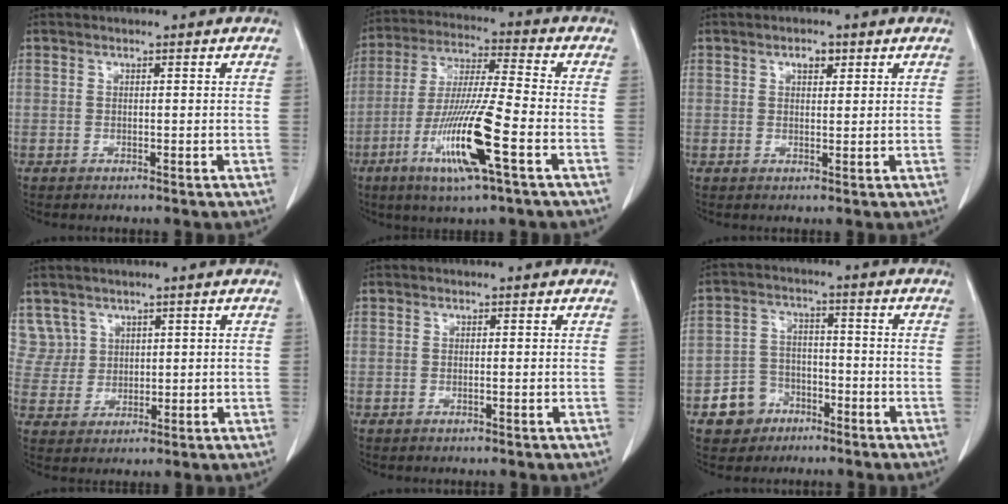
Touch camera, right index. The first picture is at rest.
{"total": 15.3, "force": [-6.0, 0.6, 14.0], "torque": [-0.282, -0.022, -0.110]}
{"total": 2.7, "force": [1.4, 1.5, 1.8], "torque": [-0.035, 0.004, 0.024]}
{"total": 6.3, "force": [3.3, 5.3, -0.1], "torque": [0.004, 0.019, 0.076]}
{"total": 0.6, "force": [-0.2, 0.2, 0.5], "torque": [-0.014, 0.000, -0.002]}
{"total": 7.3, "force": [-3.9, 6.0, 1.6], "torque": [-0.032, 0.021, -0.060]}